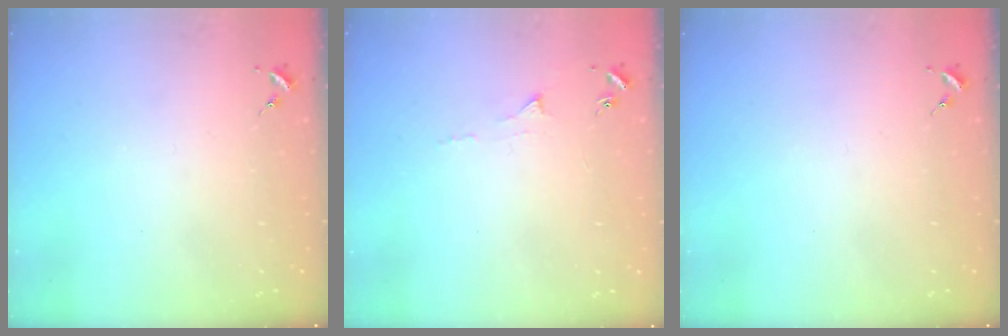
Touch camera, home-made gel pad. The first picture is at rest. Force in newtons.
{"total": 3.5, "press": 3.5, "slide": 0.5}
{"total": 0.0}